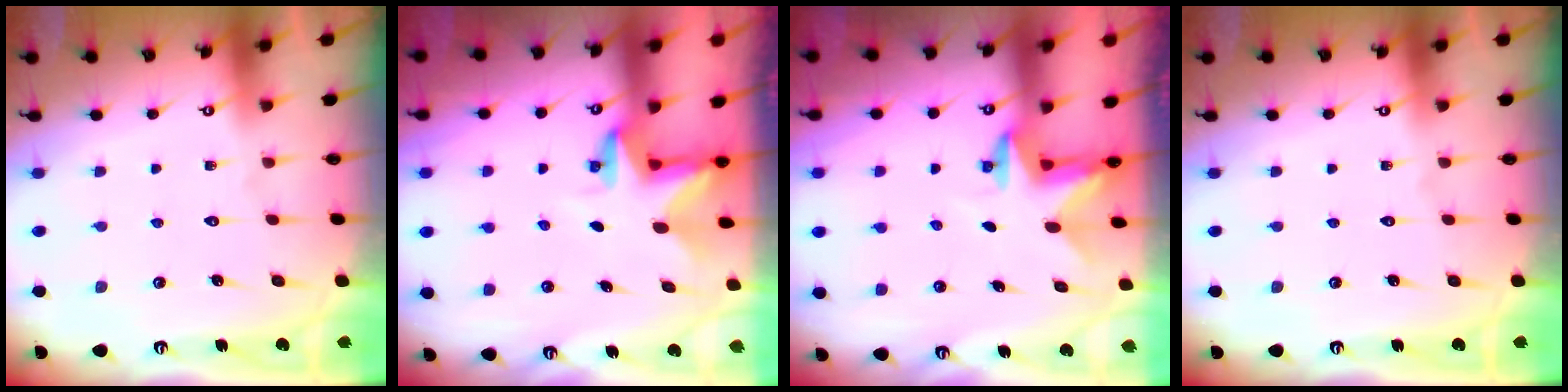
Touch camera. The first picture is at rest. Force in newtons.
{"total": 3.0, "press": 3.0, "slide": 0.1}
{"total": 2.5, "press": 2.5, "slide": 0.4}
{"total": 0.0}